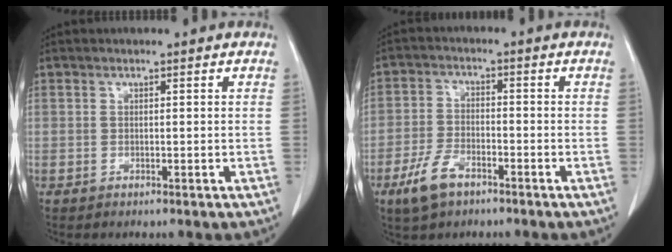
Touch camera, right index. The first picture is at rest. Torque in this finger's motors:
{"motor_torque": [0.05, -0.12, -0.18, -0.08]}